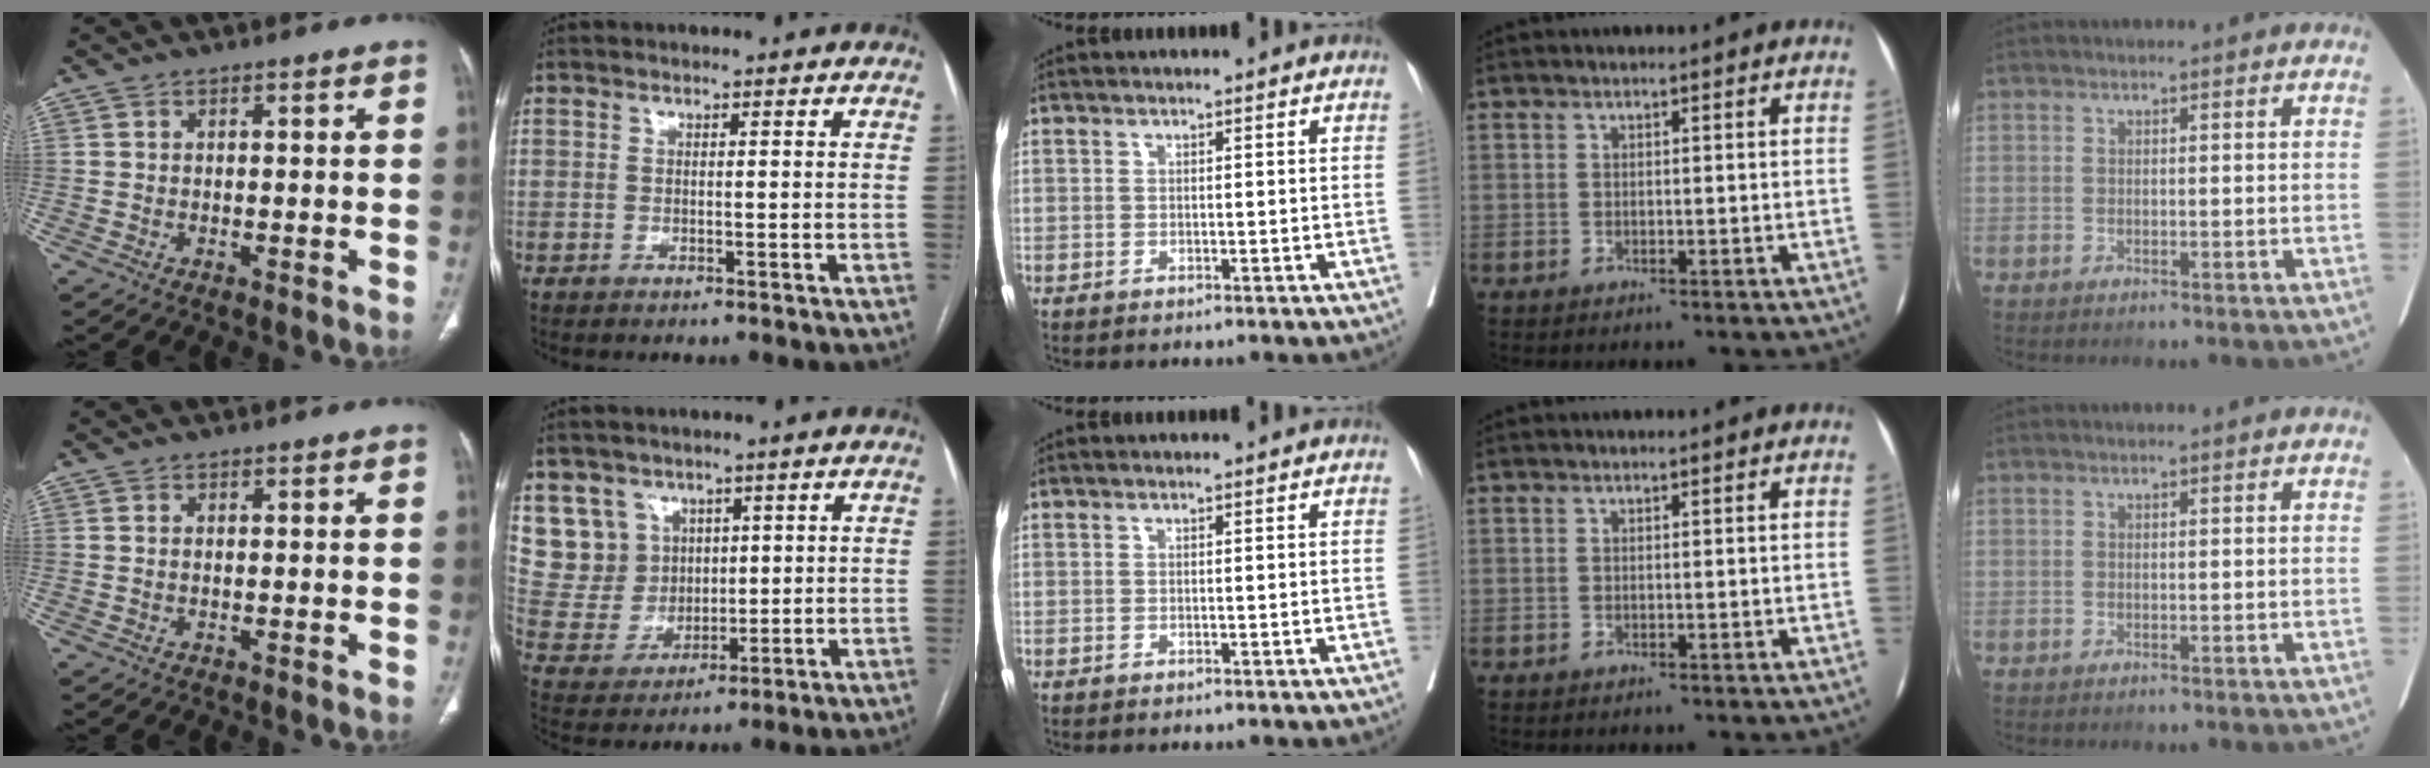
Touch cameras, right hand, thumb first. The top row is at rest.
{"index": {"total": 8.4, "force": [4.5, 7.0, 0.9], "torque": [-0.030, 0.025, 0.106]}}